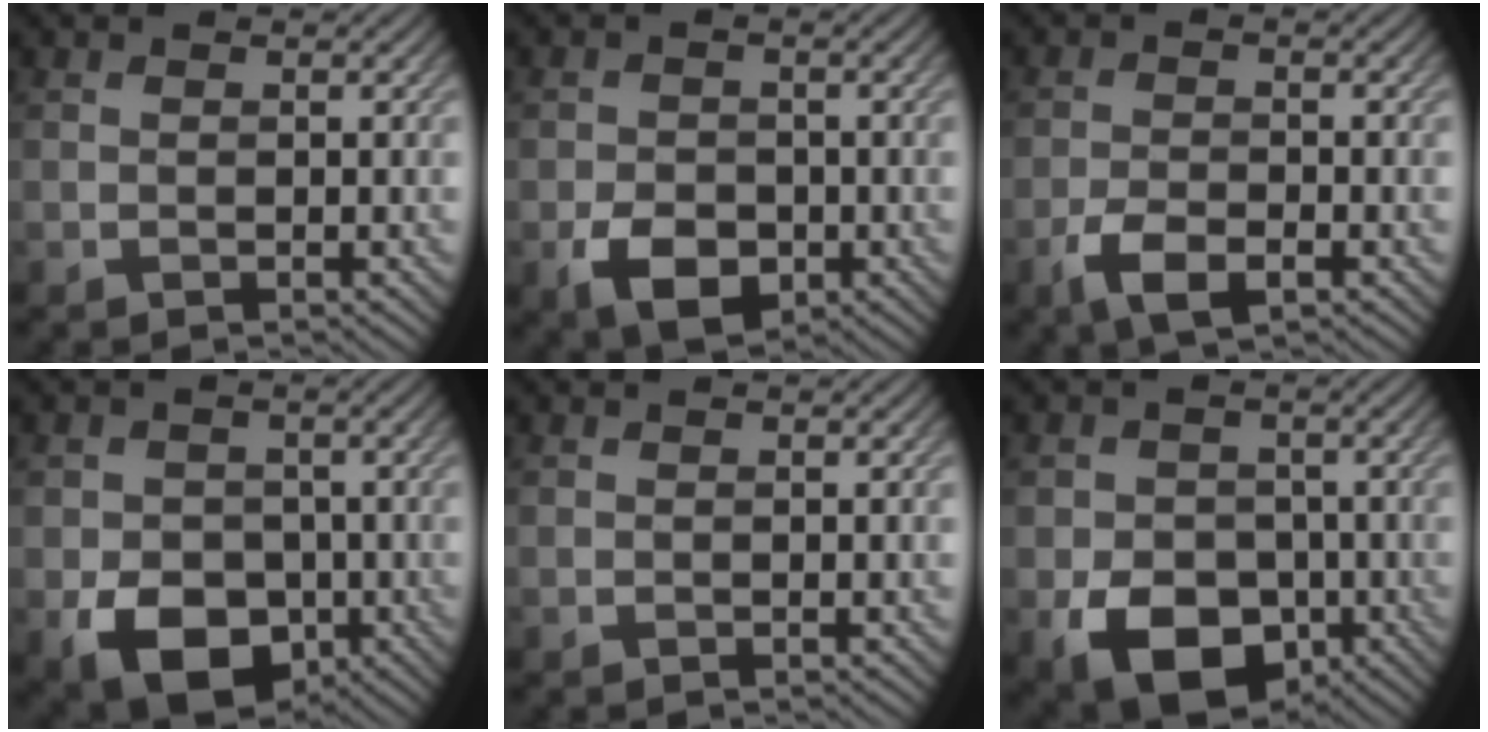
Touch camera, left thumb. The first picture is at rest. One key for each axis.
{"total": 5.2, "fx": -2.1, "fy": 3.7, "fz": 3.1, "tx": -0.058, "ty": -0.014, "tz": -0.040}
{"total": 4.4, "fx": -2.4, "fy": 2.0, "fz": 3.1, "tx": -0.066, "ty": -0.007, "tz": -0.049}
{"total": 8.0, "fx": -2.9, "fy": 6.0, "fz": 4.5, "tx": -0.086, "ty": -0.023, "tz": -0.052}
{"total": 0.0}
{"total": 8.9, "fx": -3.5, "fy": 6.5, "fz": 4.9, "tx": -0.095, "ty": -0.025, "tz": -0.061}